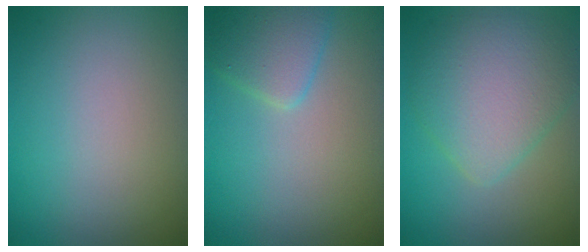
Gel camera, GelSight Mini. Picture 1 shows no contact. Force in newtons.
{"total": 2.8, "press": 2.8, "slide": 0.1}
{"total": 5.9, "press": 5.9, "slide": 0.1}